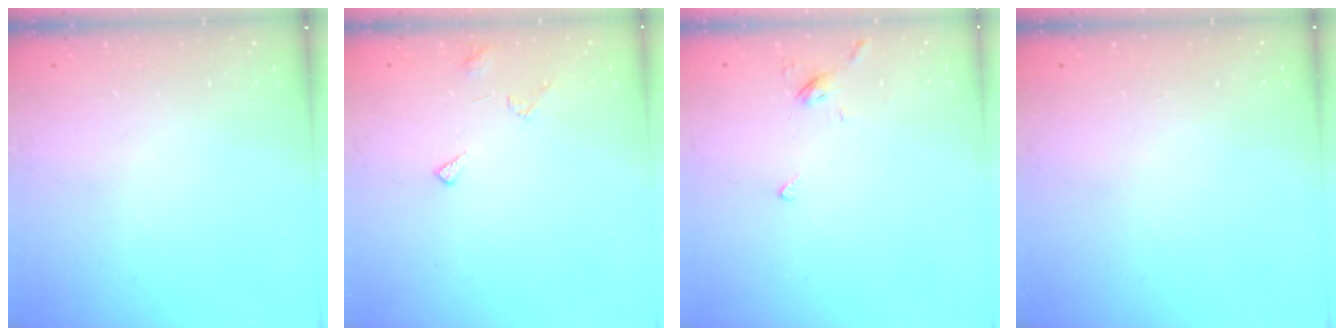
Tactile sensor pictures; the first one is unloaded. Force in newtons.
{"total": 5.4, "press": 5.4, "slide": 0.5}
{"total": 2.7, "press": 2.6, "slide": 0.7}
{"total": 2.4, "press": 2.3, "slide": 0.2}